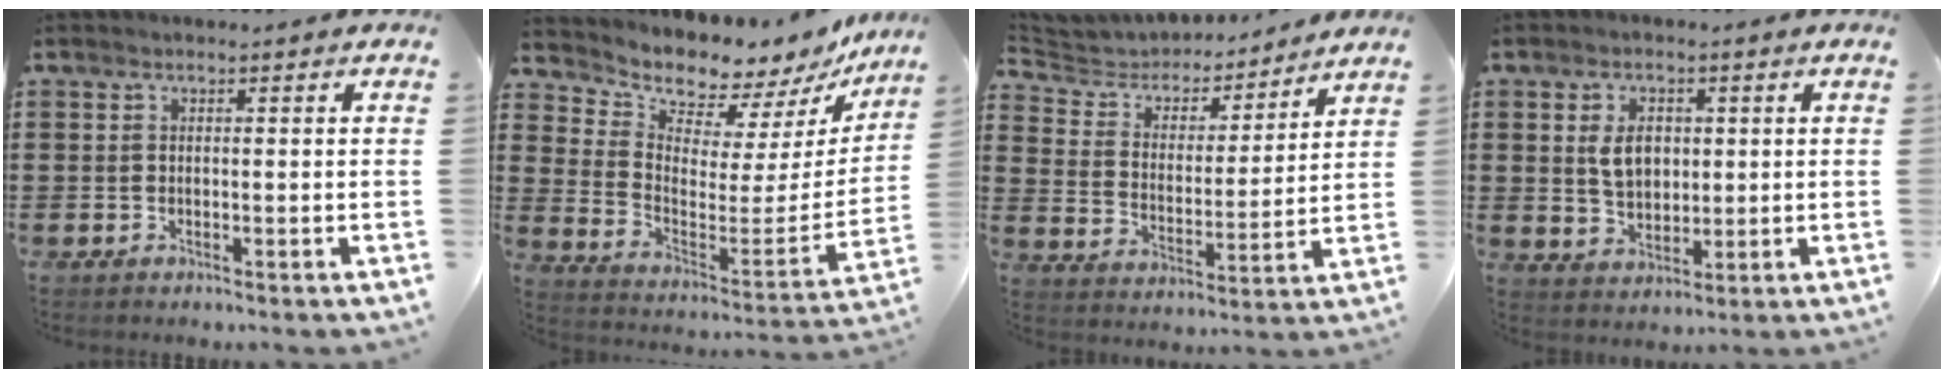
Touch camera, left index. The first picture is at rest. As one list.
[{"total": 7.0, "force": [6.9, 1.4, 0.0], "torque": [-0.032, -0.076, 0.113]}, {"total": 4.3, "force": [4.0, 1.6, 0.4], "torque": [-0.037, -0.028, 0.061]}, {"total": 5.0, "force": [1.0, 3.4, 3.5], "torque": [-0.071, 0.010, 0.014]}]